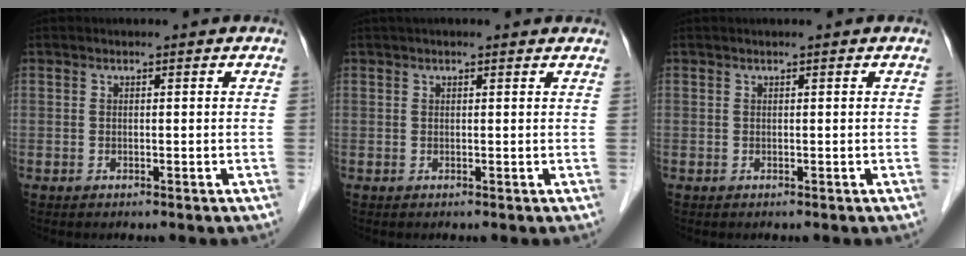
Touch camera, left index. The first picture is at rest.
{"total": 4.4, "force": [3.9, 0.7, 1.9], "torque": [-0.025, 0.033, 0.043]}
{"total": 0.0}